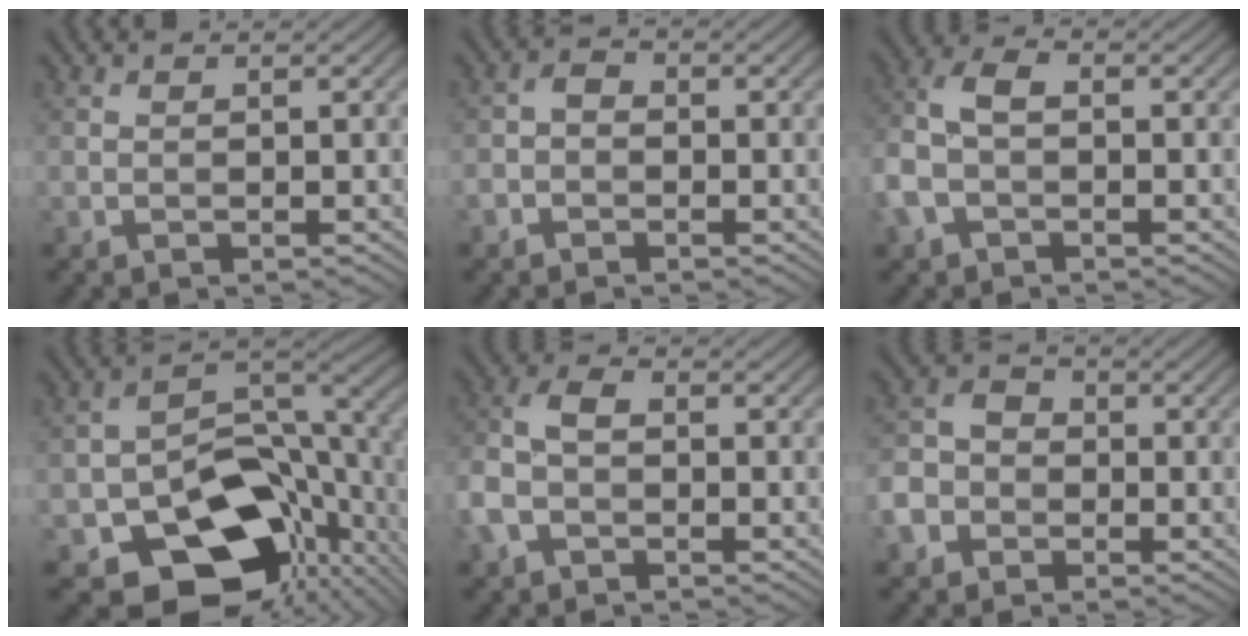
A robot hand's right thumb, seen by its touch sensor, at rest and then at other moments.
{"total": 1.9, "force": [-1.1, 1.4, 0.8], "torque": [-0.015, 0.004, -0.028]}
{"total": 5.9, "force": [-1.6, 3.8, 4.2], "torque": [-0.112, 0.010, -0.045]}
{"total": 15.7, "force": [-7.0, 10.3, 9.6], "torque": [-0.148, -0.027, -0.108]}
{"total": 5.4, "force": [-1.9, 3.4, 3.8], "torque": [-0.101, 0.007, -0.051]}
{"total": 5.3, "force": [-2.4, 4.2, 2.1], "torque": [-0.057, -0.005, -0.059]}